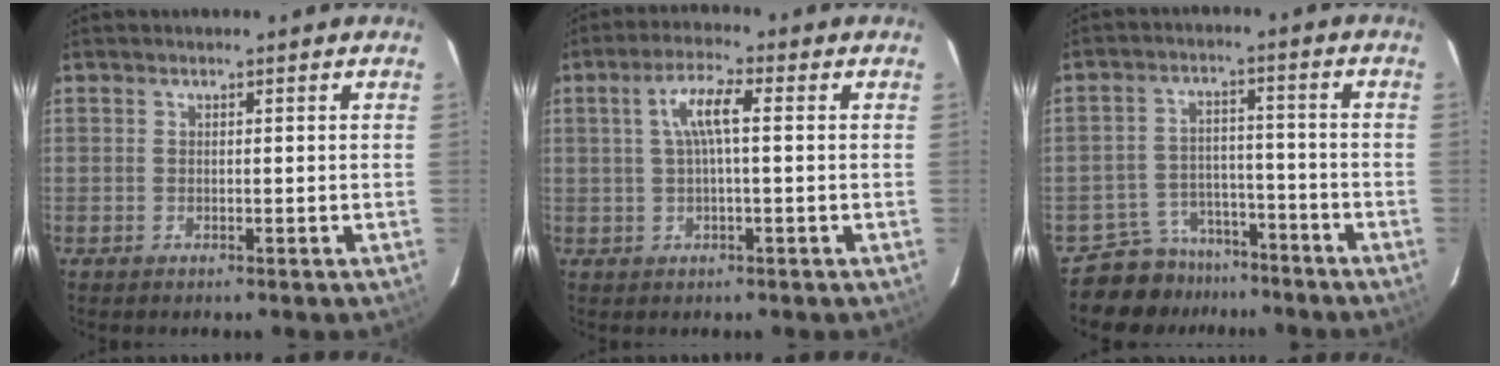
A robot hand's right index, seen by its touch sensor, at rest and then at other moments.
{"total": 5.7, "force": [0.8, 1.0, 5.5], "torque": [-0.103, 0.009, 0.016]}
{"total": 9.1, "force": [-7.7, 4.8, 0.3], "torque": [-0.022, 0.029, -0.114]}